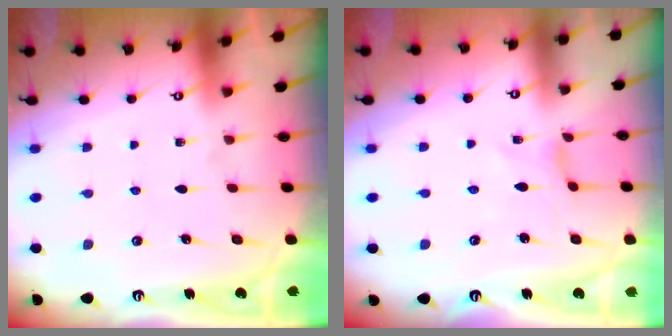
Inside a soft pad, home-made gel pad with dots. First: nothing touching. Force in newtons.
{"total": 0.0}